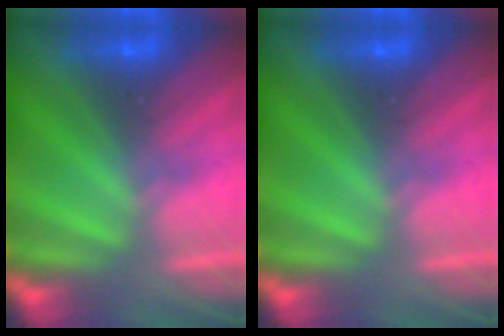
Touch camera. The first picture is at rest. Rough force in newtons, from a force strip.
{"total": 0.0}